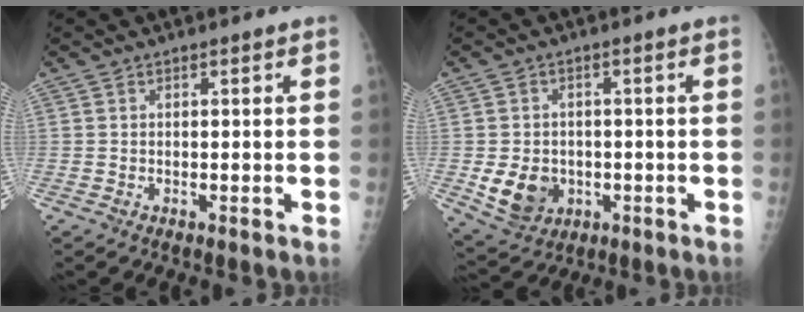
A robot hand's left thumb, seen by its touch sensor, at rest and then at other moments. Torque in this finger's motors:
{"motor_torque": [-0.55, 0.85, 0.62, -0.03, 0.03]}